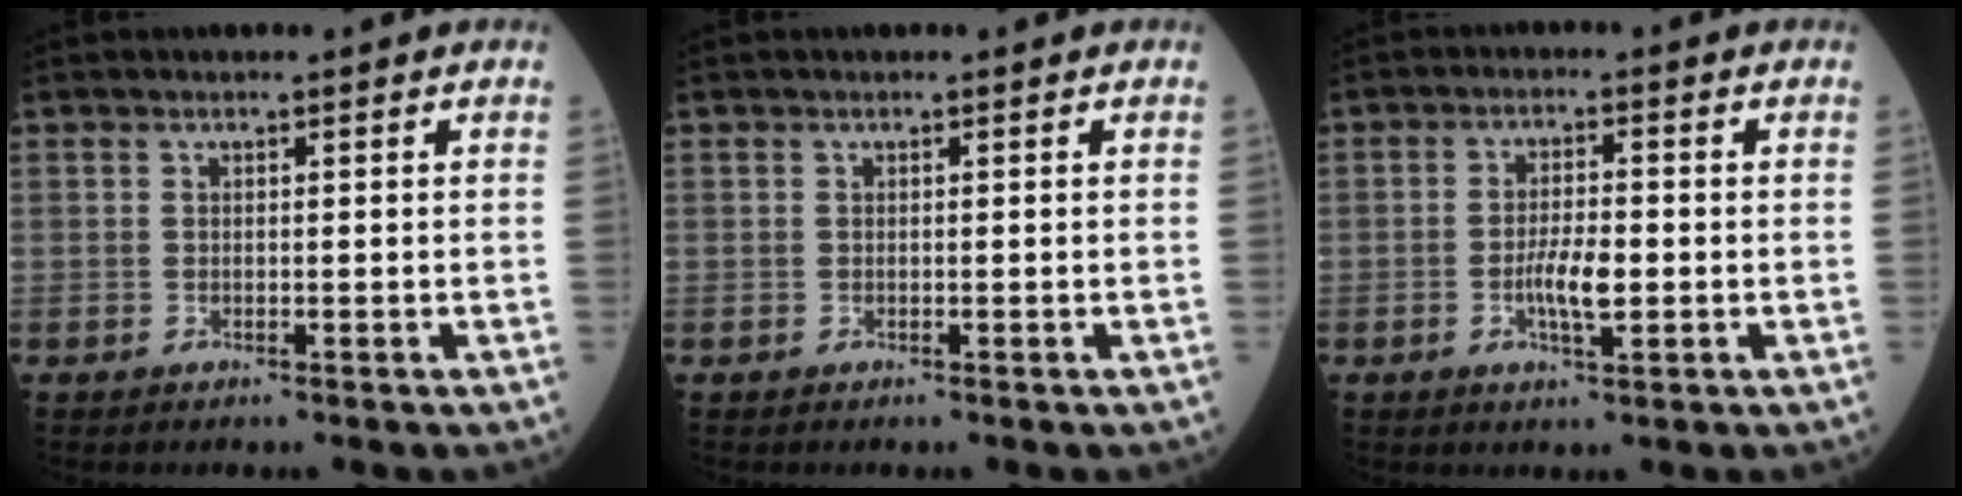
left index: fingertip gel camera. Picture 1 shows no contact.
{"total": 0.0}
{"total": 4.8, "force": [-1.5, 1.3, 4.3], "torque": [-0.086, -0.005, -0.028]}